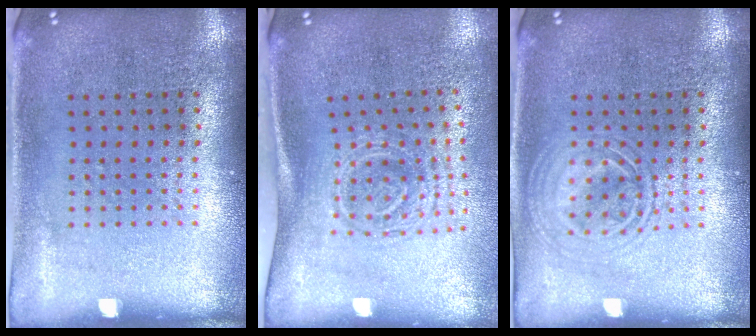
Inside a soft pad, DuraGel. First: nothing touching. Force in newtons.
{"total": 1.7, "press": 1.2, "slide": 1.2}
{"total": 2.4, "press": 2.4, "slide": 0.3}